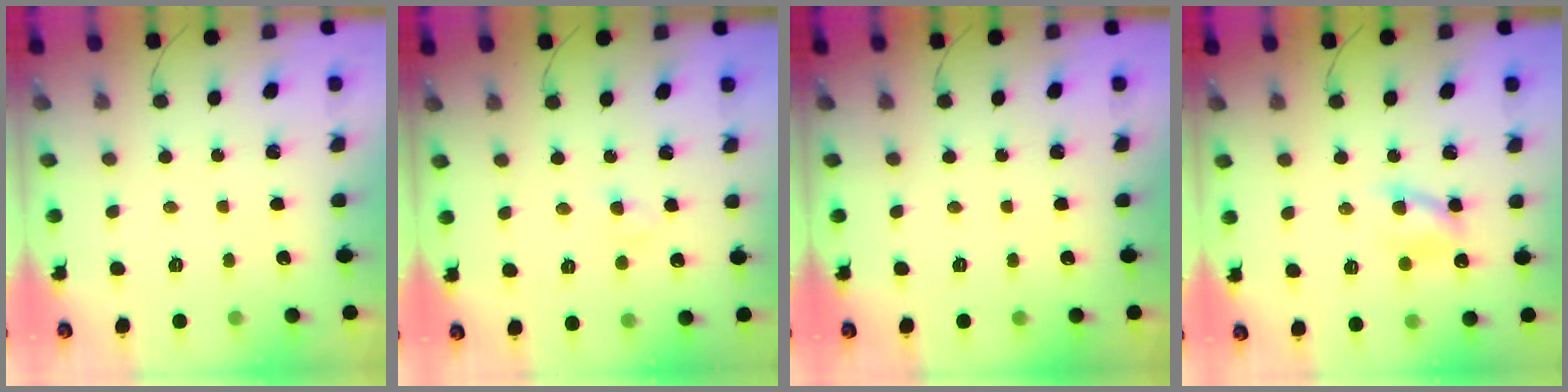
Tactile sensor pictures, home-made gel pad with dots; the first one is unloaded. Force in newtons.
{"total": 2.4, "press": 2.2, "slide": 1.0}
{"total": 0.0}
{"total": 7.1, "press": 7.0, "slide": 0.6}